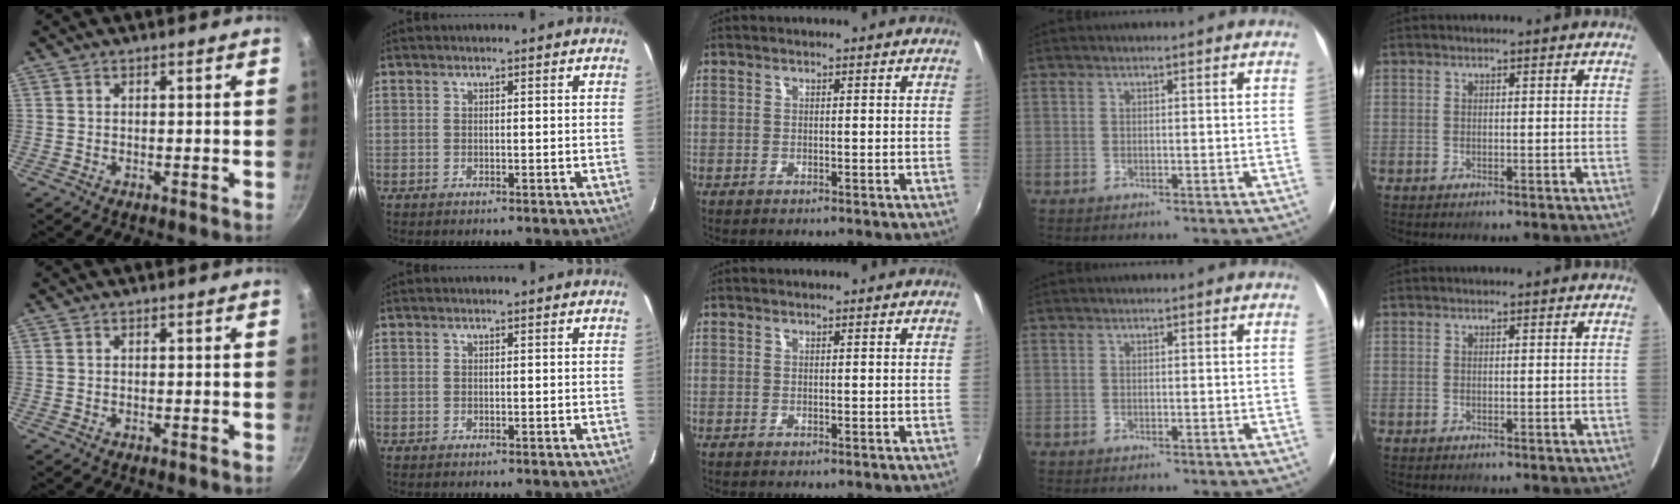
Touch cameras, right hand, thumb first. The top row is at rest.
{}